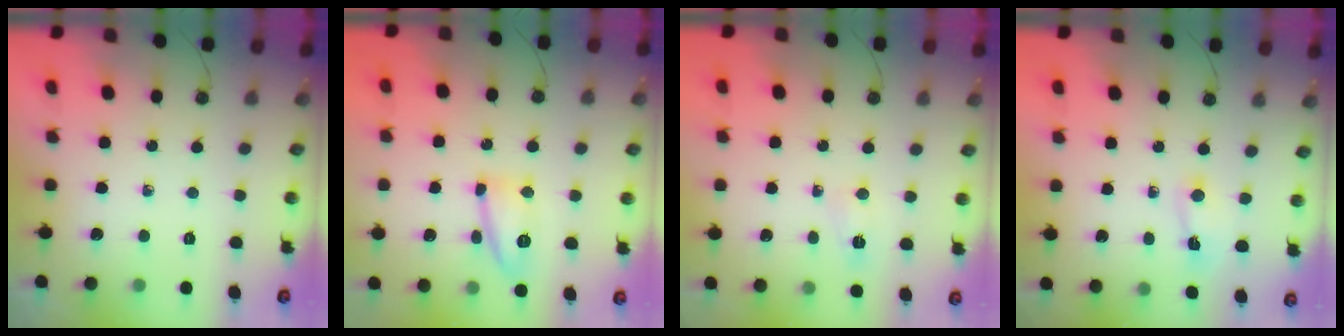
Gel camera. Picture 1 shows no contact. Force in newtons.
{"total": 12.1, "press": 12.1, "slide": 0.8}
{"total": 3.5, "press": 3.2, "slide": 1.6}
{"total": 1.5, "press": 1.4, "slide": 0.4}